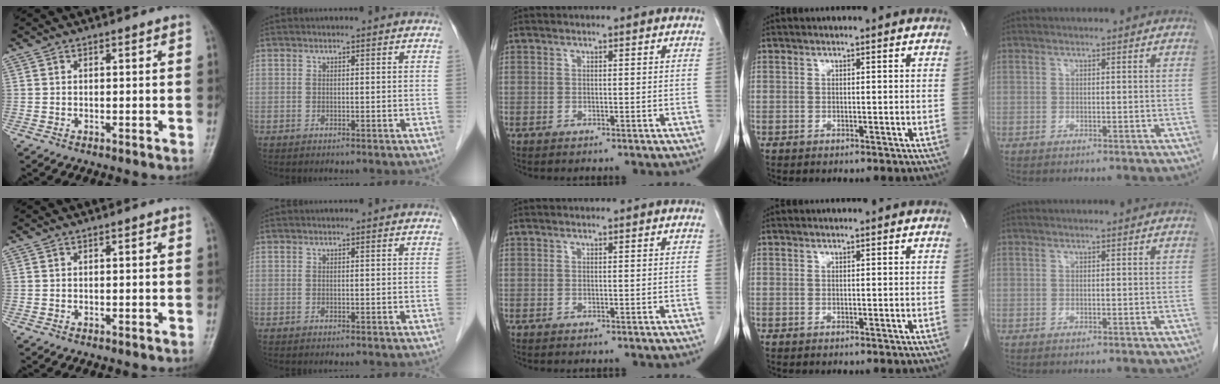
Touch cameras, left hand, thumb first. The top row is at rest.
{}